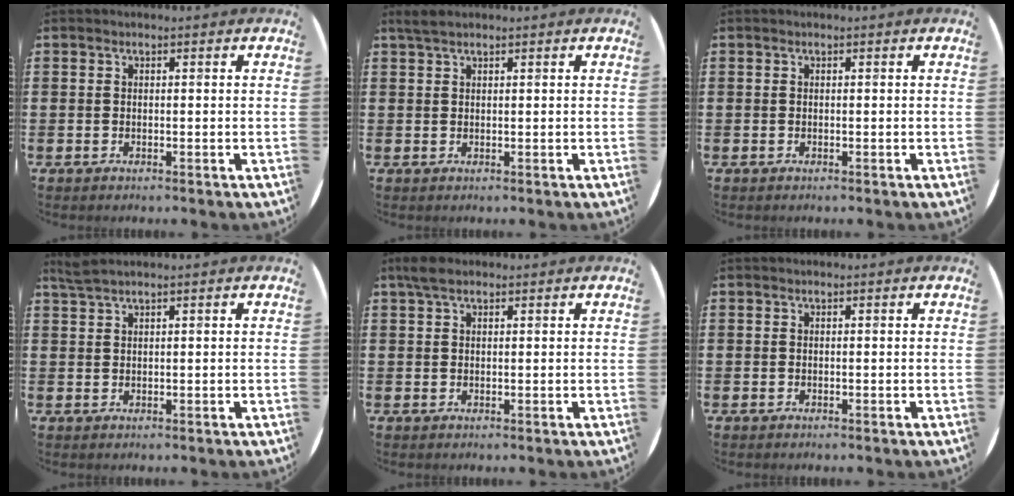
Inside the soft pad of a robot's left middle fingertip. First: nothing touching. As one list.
[{"total": 1.4, "force": [1.2, 0.3, 0.7], "torque": [-0.015, 0.004, 0.022]}, {"total": 0.0}, {"total": 1.5, "force": [1.3, -0.1, 0.8], "torque": [-0.015, 0.001, 0.025]}, {"total": 2.1, "force": [1.4, 0.9, 1.2], "torque": [-0.027, 0.006, 0.025]}, {"total": 0.0}]